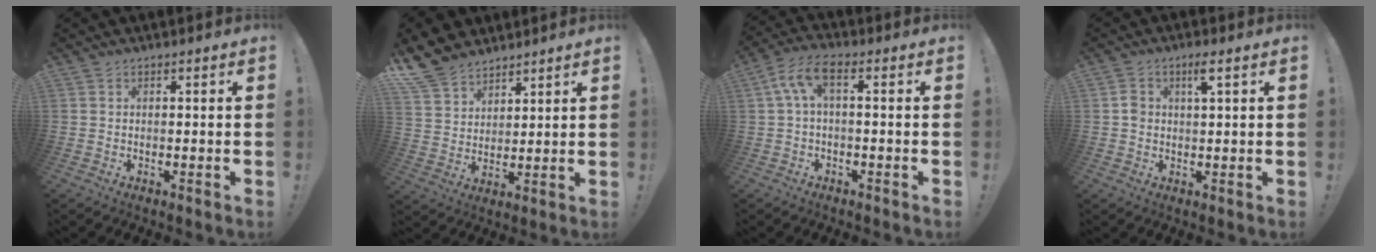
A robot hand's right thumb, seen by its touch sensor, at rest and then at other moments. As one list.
[{"total": 10.2, "force": [8.2, 5.5, 2.7], "torque": [-0.055, -0.057, 0.163]}, {"total": 6.5, "force": [1.1, 2.3, 6.0], "torque": [-0.126, -0.007, 0.020]}, {"total": 3.8, "force": [1.2, 1.7, 3.2], "torque": [-0.059, 0.005, 0.019]}]